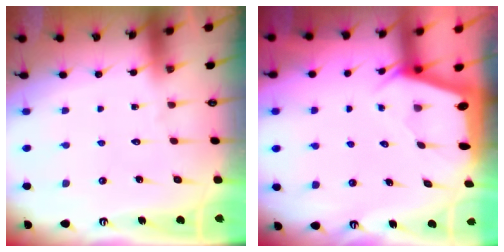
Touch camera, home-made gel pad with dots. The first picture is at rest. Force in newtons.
{"total": 1.9, "press": 1.8, "slide": 0.3}